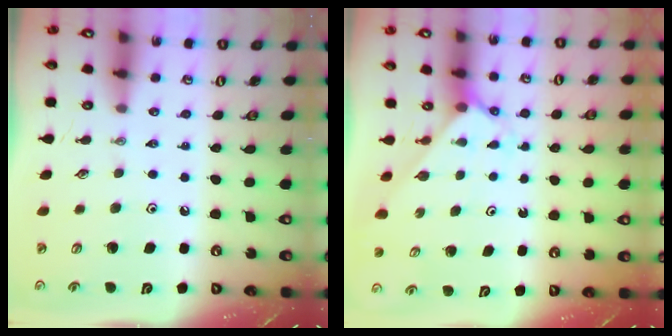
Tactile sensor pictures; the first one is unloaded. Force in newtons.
{"total": 2.4, "press": 2.4, "slide": 0.2}